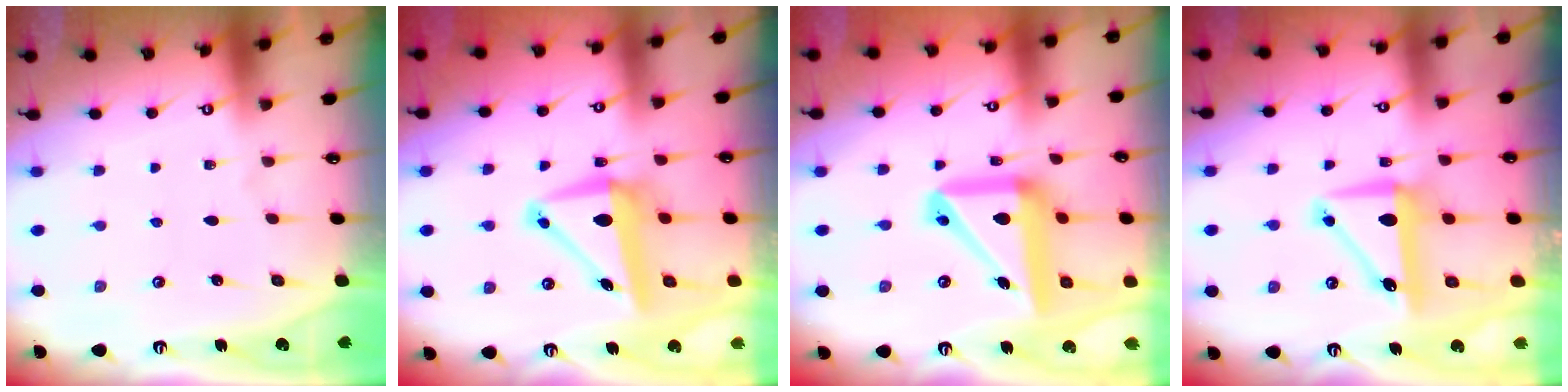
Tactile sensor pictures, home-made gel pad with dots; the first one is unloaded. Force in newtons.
{"total": 9.8, "press": 9.6, "slide": 1.7}
{"total": 17.3, "press": 17.2, "slide": 1.9}
{"total": 8.1, "press": 8.0, "slide": 1.6}